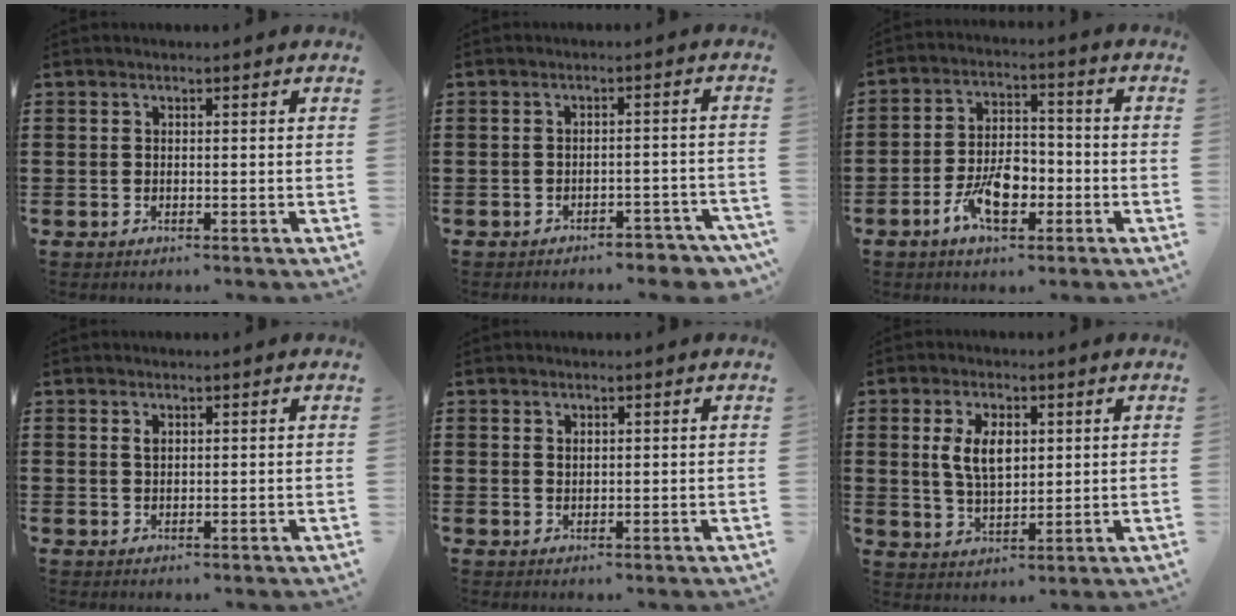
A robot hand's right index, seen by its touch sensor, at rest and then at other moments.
{"total": 3.1, "force": [-3.0, 0.3, 0.7], "torque": [-0.016, 0.001, -0.062]}
{"total": 8.0, "force": [-3.3, 4.3, 5.9], "torque": [-0.113, 0.002, -0.064]}
{"total": 0.9, "force": [0.4, 0.4, 0.7], "torque": [-0.014, 0.003, 0.007]}
{"total": 0.8, "force": [0.6, 0.5, 0.3], "torque": [-0.007, 0.003, 0.012]}
{"total": 6.4, "force": [1.4, 3.4, 5.2], "torque": [-0.109, 0.005, 0.018]}